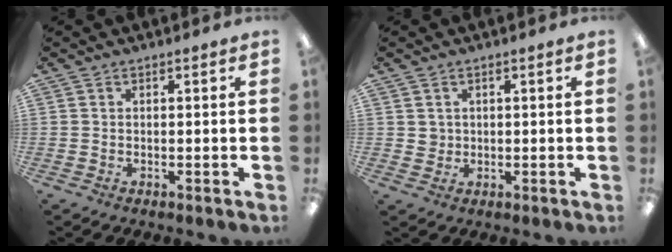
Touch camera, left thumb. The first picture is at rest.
{"total": 2.0, "force": [1.0, 1.7, 0.2], "torque": [-0.007, 0.003, 0.018]}